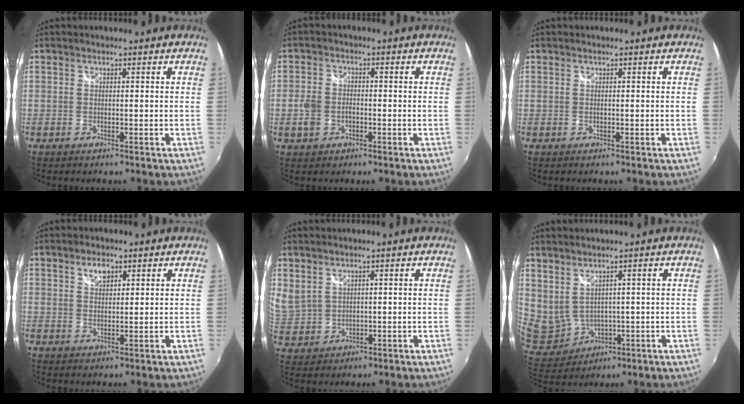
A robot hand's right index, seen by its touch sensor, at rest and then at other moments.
{"total": 4.2, "force": [-1.5, 3.2, 2.3], "torque": [-0.055, 0.005, -0.026]}
{"total": 0.0}
{"total": 3.0, "force": [1.9, 1.5, 1.7], "torque": [-0.024, 0.004, 0.033]}
{"total": 7.5, "force": [4.4, 5.3, 2.9], "torque": [-0.069, 0.009, 0.107]}
{"total": 8.3, "force": [2.8, 5.7, 5.3], "torque": [-0.115, -0.016, 0.086]}